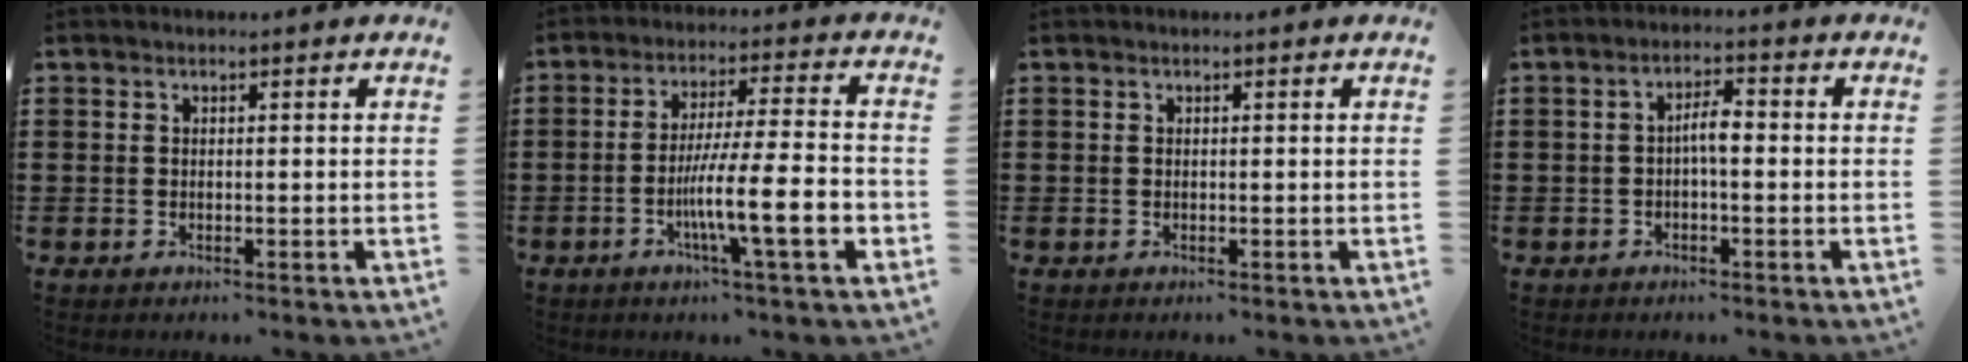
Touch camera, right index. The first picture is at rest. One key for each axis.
{"total": 12.4, "fx": -3.9, "fy": 1.5, "fz": 11.6, "tx": -0.210, "ty": -0.009, "tz": -0.071}
{"total": 0.0}
{"total": 3.0, "fx": -0.5, "fy": 0.8, "fz": 2.9, "tx": -0.053, "ty": 0.006, "tz": -0.012}